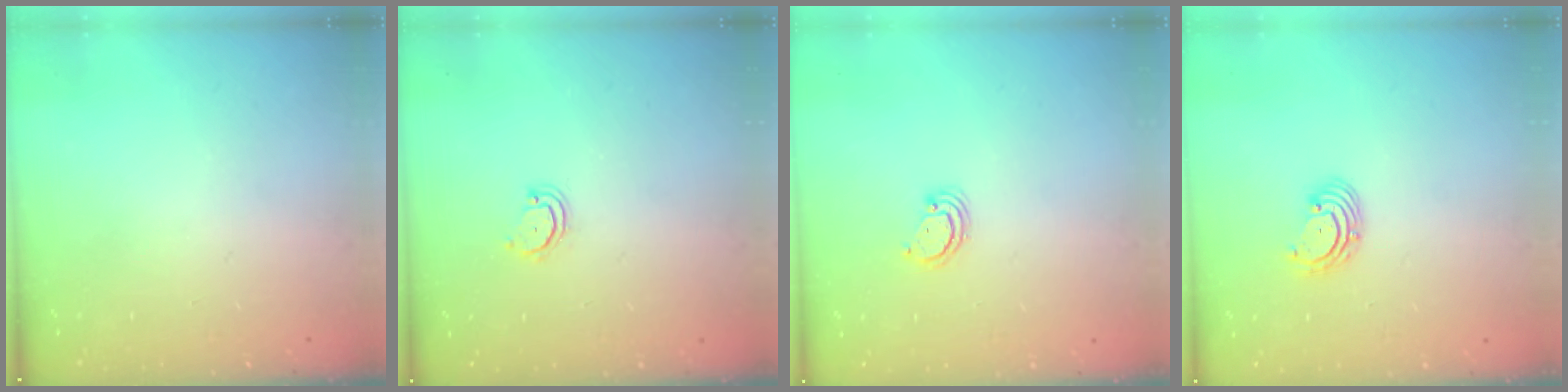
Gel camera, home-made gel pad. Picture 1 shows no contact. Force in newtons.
{"total": 3.3, "press": 3.3, "slide": 0.3}
{"total": 2.3, "press": 2.3, "slide": 0.2}
{"total": 2.9, "press": 2.9, "slide": 0.3}